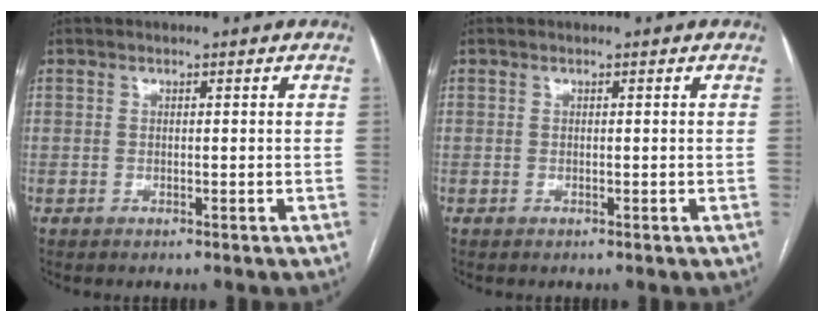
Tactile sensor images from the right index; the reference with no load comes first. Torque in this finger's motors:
{"motor_torque": [0.00, 0.00, 0.00, 0.00]}